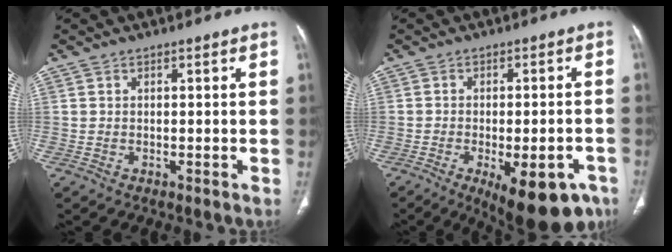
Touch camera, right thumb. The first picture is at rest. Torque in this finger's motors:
{"motor_torque": [0.22, 0.26, 0.18, -0.18, 0.06]}